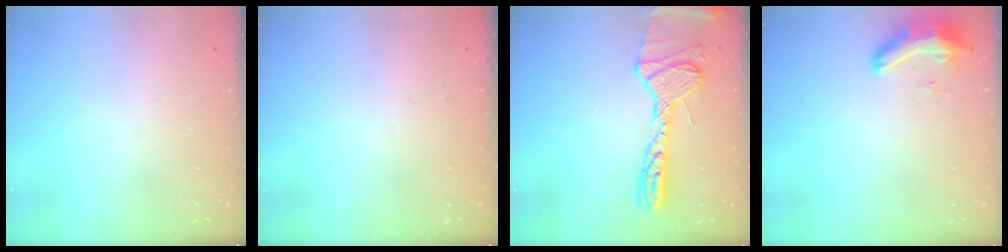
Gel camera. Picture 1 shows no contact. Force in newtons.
{"total": 0.0}
{"total": 16.8, "press": 16.1, "slide": 4.6}
{"total": 16.2, "press": 11.0, "slide": 11.9}